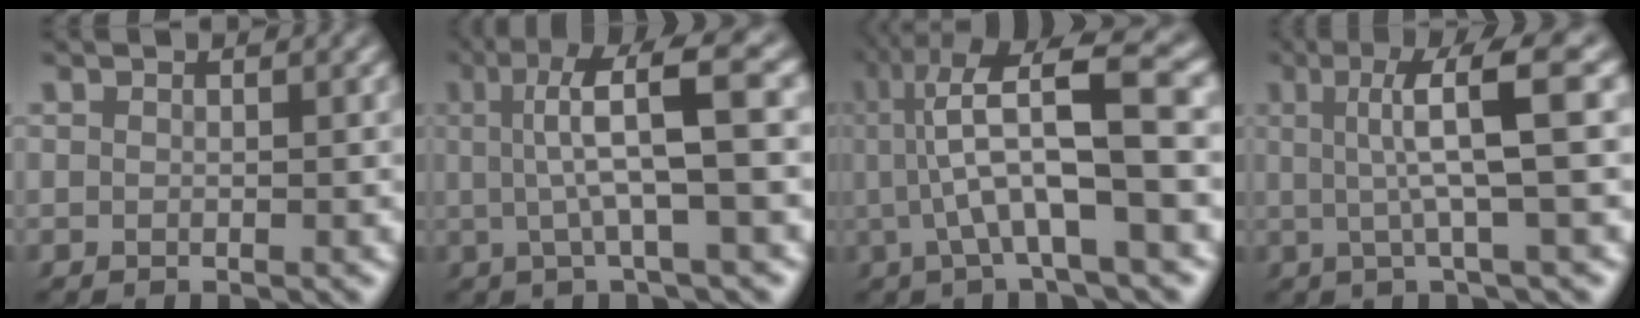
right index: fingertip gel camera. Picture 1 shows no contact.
{"total": 6.9, "force": [2.1, 1.3, 6.5], "torque": [-0.101, 0.024, 0.023]}
{"total": 9.7, "force": [1.9, 3.2, 9.0], "torque": [-0.138, 0.026, 0.020]}
{"total": 6.3, "force": [1.8, 0.4, 6.0], "torque": [-0.092, 0.022, 0.019]}